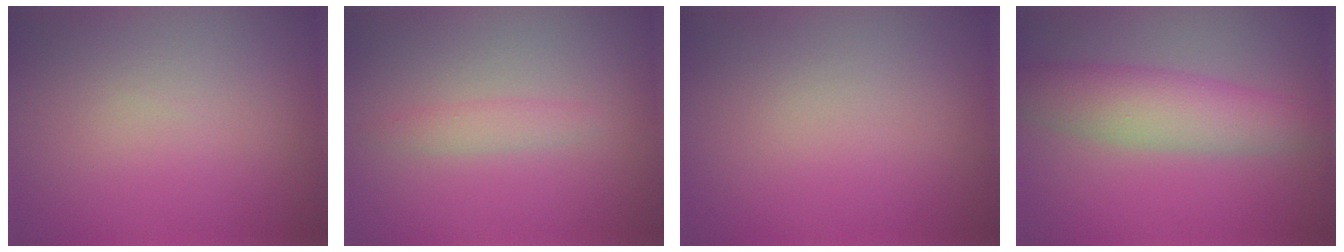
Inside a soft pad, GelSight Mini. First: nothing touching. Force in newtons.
{"total": 1.3, "press": 1.3, "slide": 0.0}
{"total": 0.0}
{"total": 4.8, "press": 4.8, "slide": 0.1}